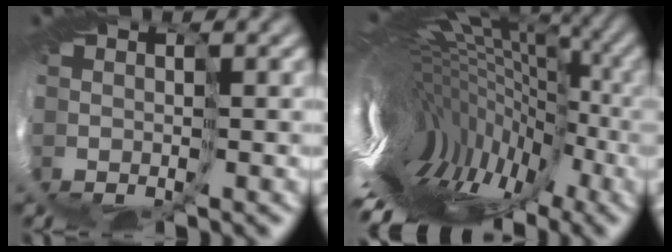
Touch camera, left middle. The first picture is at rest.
{"total": 17.0, "force": [-2.5, 8.8, 14.4], "torque": [-0.219, 0.049, -0.010]}